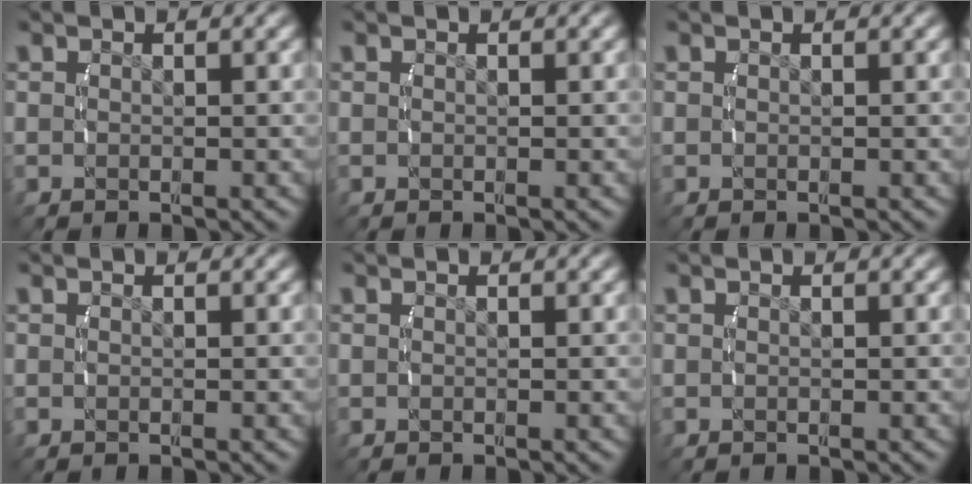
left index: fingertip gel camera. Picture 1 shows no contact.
{"total": 0.0}
{"total": 0.0}
{"total": 0.0}
{"total": 0.0}
{"total": 0.0}